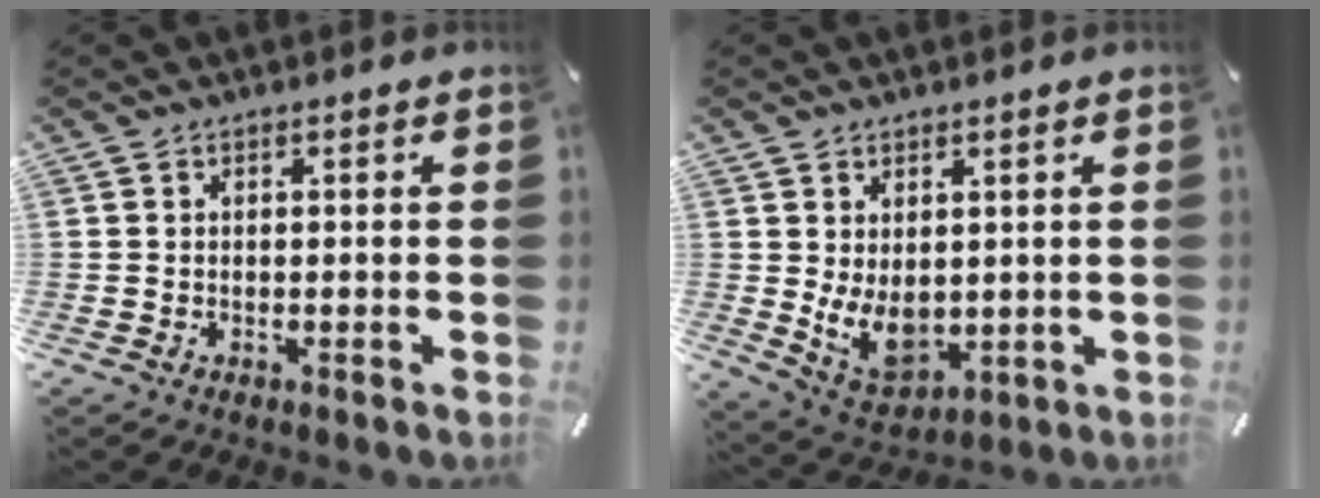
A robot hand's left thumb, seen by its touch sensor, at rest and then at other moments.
{"total": 8.5, "force": [1.1, 6.2, 5.8], "torque": [-0.110, -0.014, 0.024]}